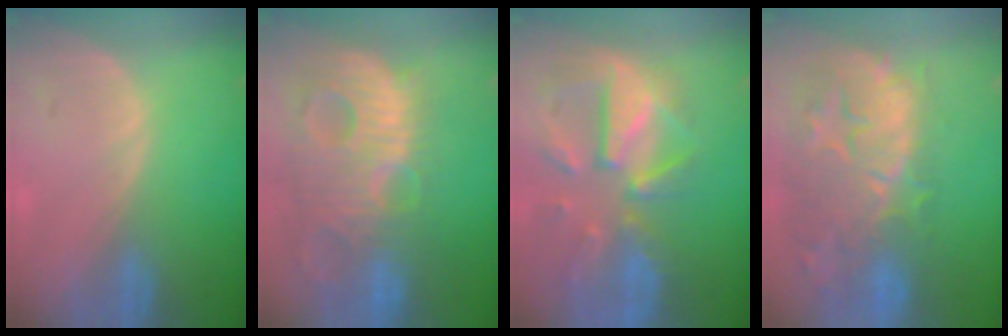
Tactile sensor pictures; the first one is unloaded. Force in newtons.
{"total": 13.9, "press": 12.0, "slide": 7.1}
{"total": 12.0, "press": 10.4, "slide": 5.9}
{"total": 13.7, "press": 11.8, "slide": 6.9}